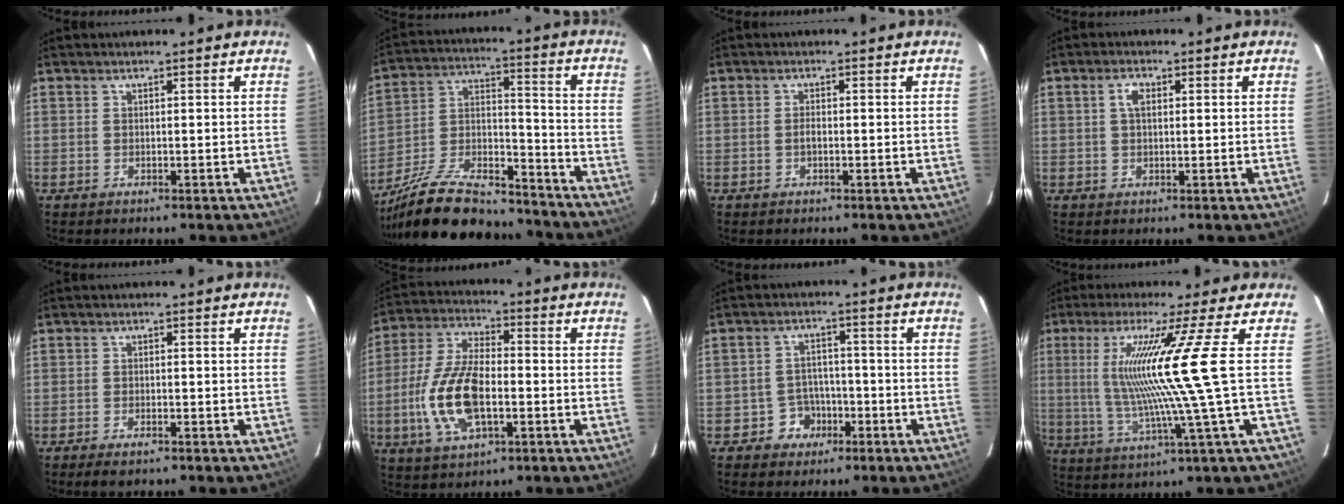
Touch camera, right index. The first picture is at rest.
{"total": 24.9, "force": [-20.0, 8.2, 12.4], "torque": [-0.246, 0.002, -0.315]}
{"total": 1.0, "force": [-0.3, 0.5, 0.8], "torque": [-0.016, 0.002, -0.008]}
{"total": 2.4, "force": [0.6, 1.4, 1.9], "torque": [-0.038, 0.008, 0.011]}
{"total": 2.5, "force": [-2.0, 0.7, 1.4], "torque": [-0.036, -0.005, -0.037]}
{"total": 14.5, "force": [-3.4, 6.6, 12.5], "torque": [-0.270, 0.001, -0.064]}
{"total": 5.2, "force": [-2.8, 4.4, 0.5], "torque": [-0.018, 0.020, -0.040]}
{"total": 14.1, "force": [2.2, -3.1, 13.6], "torque": [-0.241, -0.013, 0.047]}